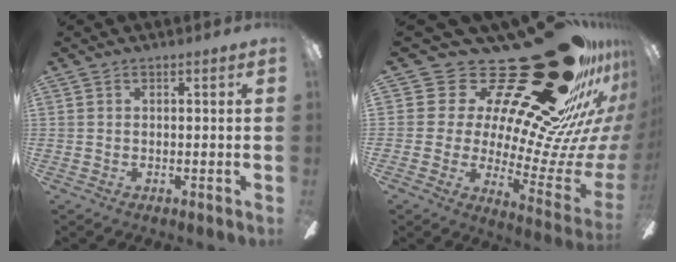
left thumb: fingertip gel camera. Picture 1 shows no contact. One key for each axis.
{"total": 38.0, "fx": 23.9, "fy": 14.7, "fz": 25.6, "tx": -0.289, "ty": -0.220, "tz": 0.470}